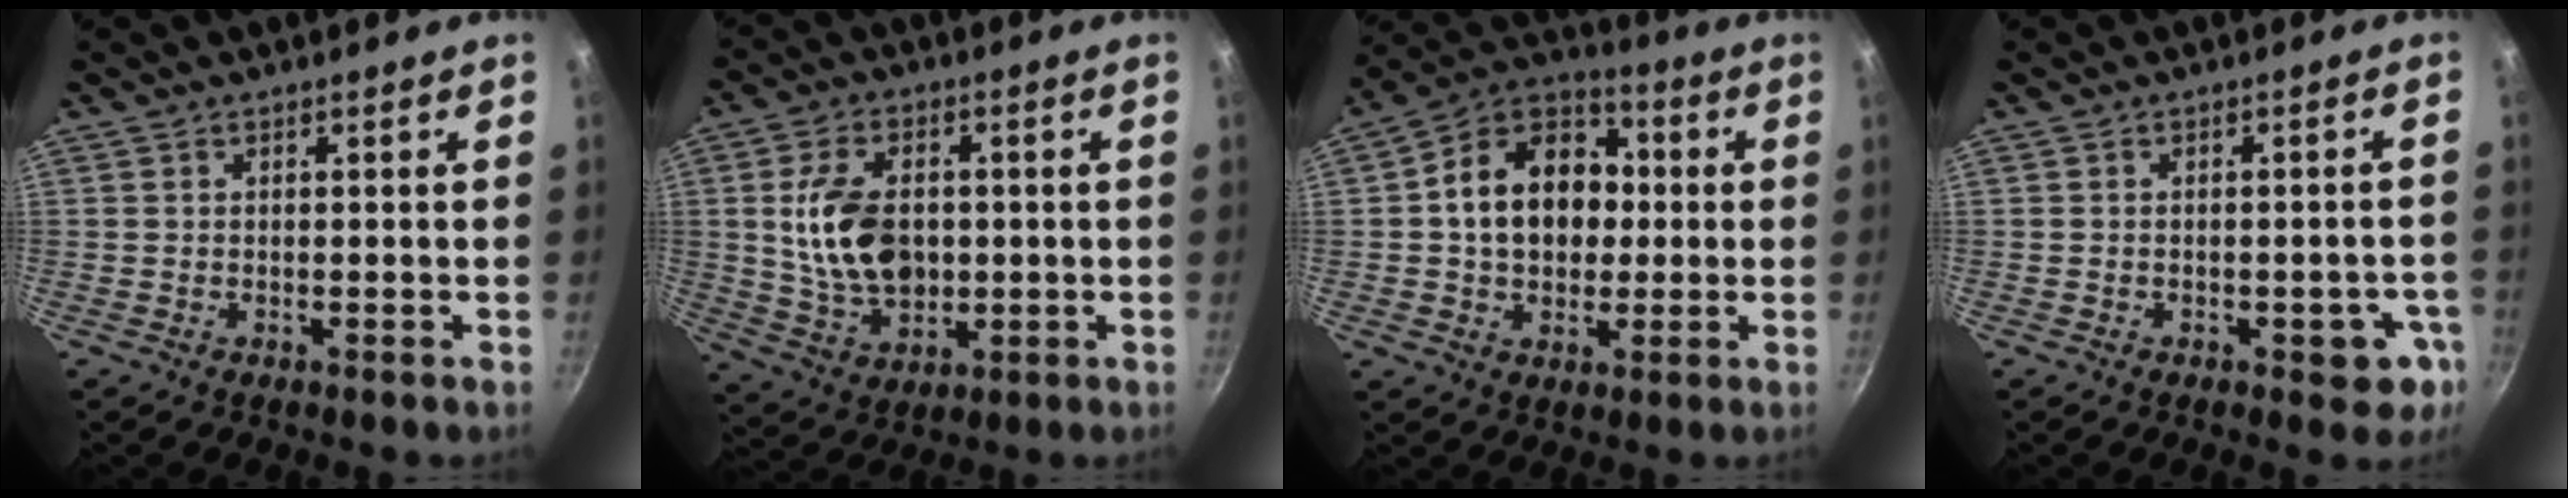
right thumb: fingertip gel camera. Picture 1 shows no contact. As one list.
[{"total": 13.7, "force": [0.8, 9.1, 10.3], "torque": [-0.166, -0.004, 0.021]}, {"total": 16.4, "force": [1.0, 12.5, 10.6], "torque": [-0.142, 0.029, 0.001]}, {"total": 6.2, "force": [-2.4, 3.2, 4.8], "torque": [-0.027, 0.008, -0.024]}]